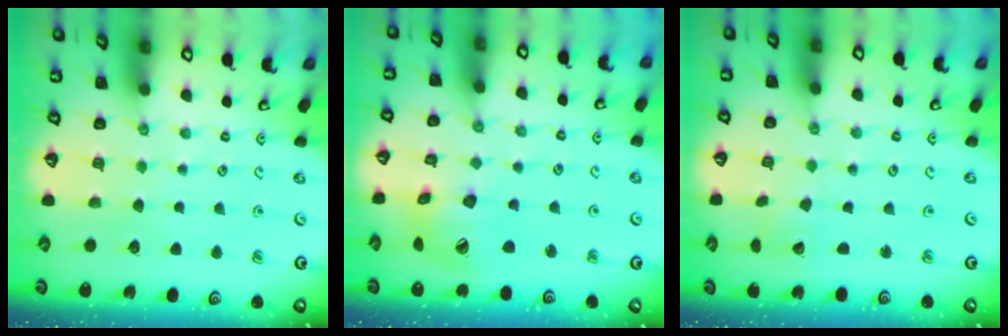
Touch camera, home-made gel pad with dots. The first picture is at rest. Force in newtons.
{"total": 15.9, "press": 15.8, "slide": 2.3}
{"total": 2.6, "press": 2.6, "slide": 0.2}